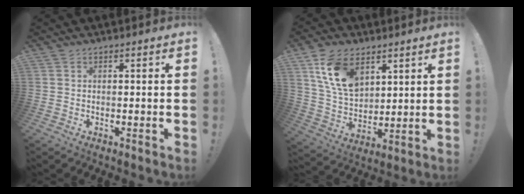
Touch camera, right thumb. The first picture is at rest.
{"total": 15.1, "force": [7.3, 10.0, 8.7], "torque": [-0.167, -0.026, 0.141]}